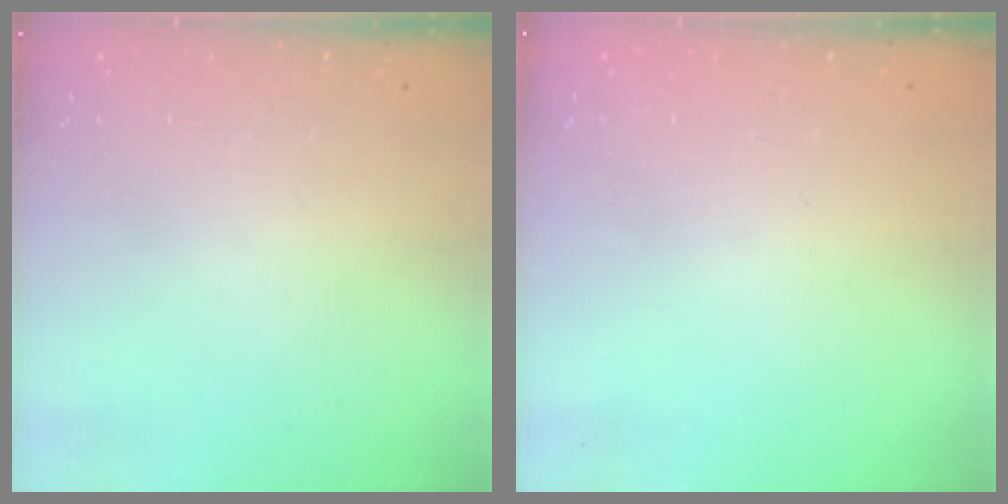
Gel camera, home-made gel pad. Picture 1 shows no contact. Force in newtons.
{"total": 0.0}